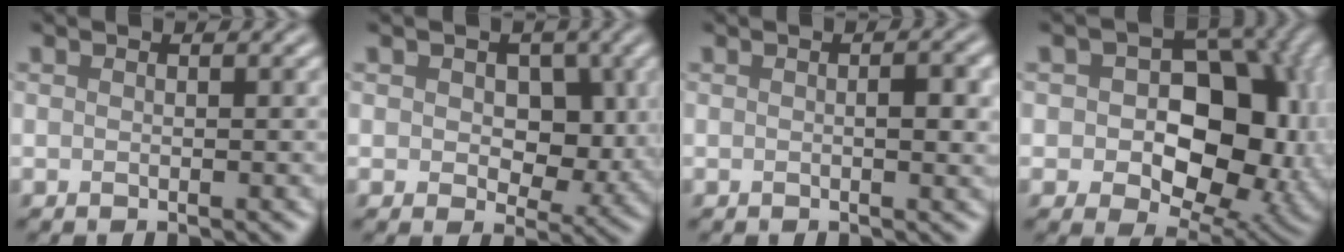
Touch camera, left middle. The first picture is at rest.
{"total": 5.2, "force": [0.8, 3.6, 3.8], "torque": [-0.052, -0.010, 0.008]}
{"total": 2.3, "force": [0.0, 0.7, 2.1], "torque": [-0.030, 0.001, 0.000]}
{"total": 12.0, "force": [0.8, 8.3, 8.7], "torque": [-0.101, 0.002, 0.014]}